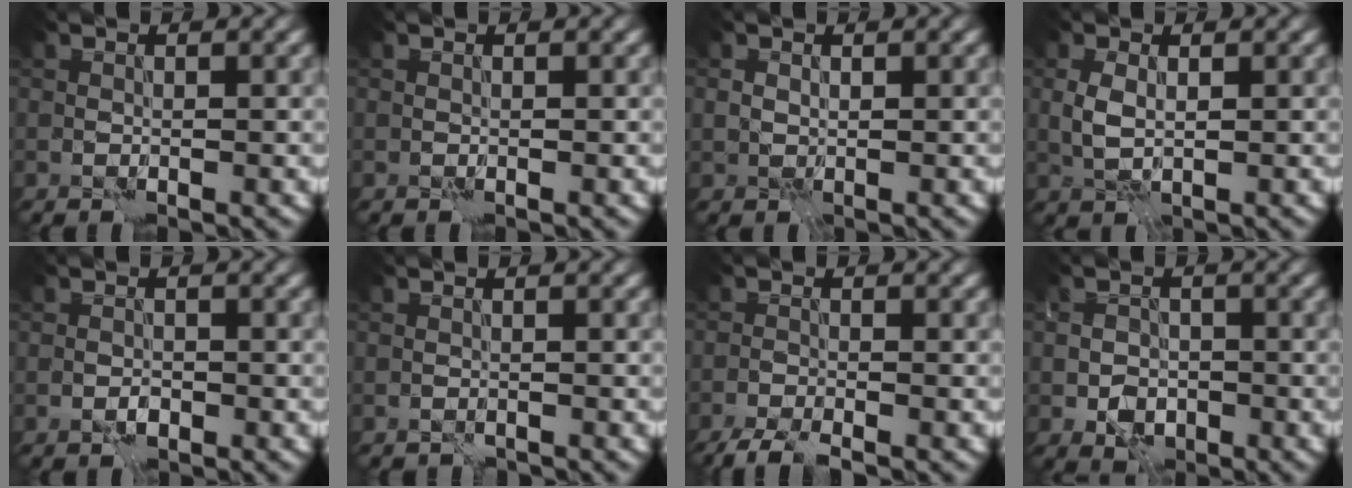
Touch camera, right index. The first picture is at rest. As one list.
[{"total": 0.0}, {"total": 0.6, "force": [0.1, 0.6, 0.2], "torque": [-0.004, -0.001, 0.003]}, {"total": 1.7, "force": [0.2, 0.9, 1.4], "torque": [-0.036, 0.000, 0.007]}, {"total": 1.3, "force": [-0.8, 0.7, 0.7], "torque": [-0.012, 0.005, -0.017]}, {"total": 0.9, "force": [-0.9, 0.2, -0.1], "torque": [0.003, 0.003, -0.016]}, {"total": 3.7, "force": [-3.2, 0.5, 1.9], "torque": [-0.041, -0.008, -0.066]}, {"total": 2.9, "force": [-1.3, 2.2, 1.5], "torque": [-0.021, -0.002, -0.025]}]